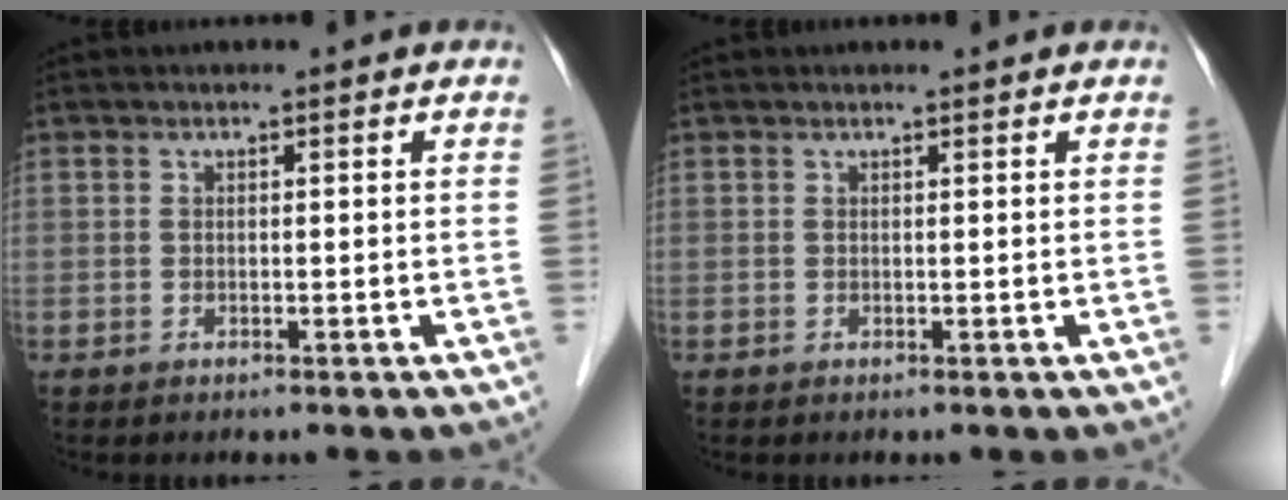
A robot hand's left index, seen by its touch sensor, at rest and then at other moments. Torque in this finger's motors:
{"motor_torque": [0.16, -0.11, 0.03, -0.01]}